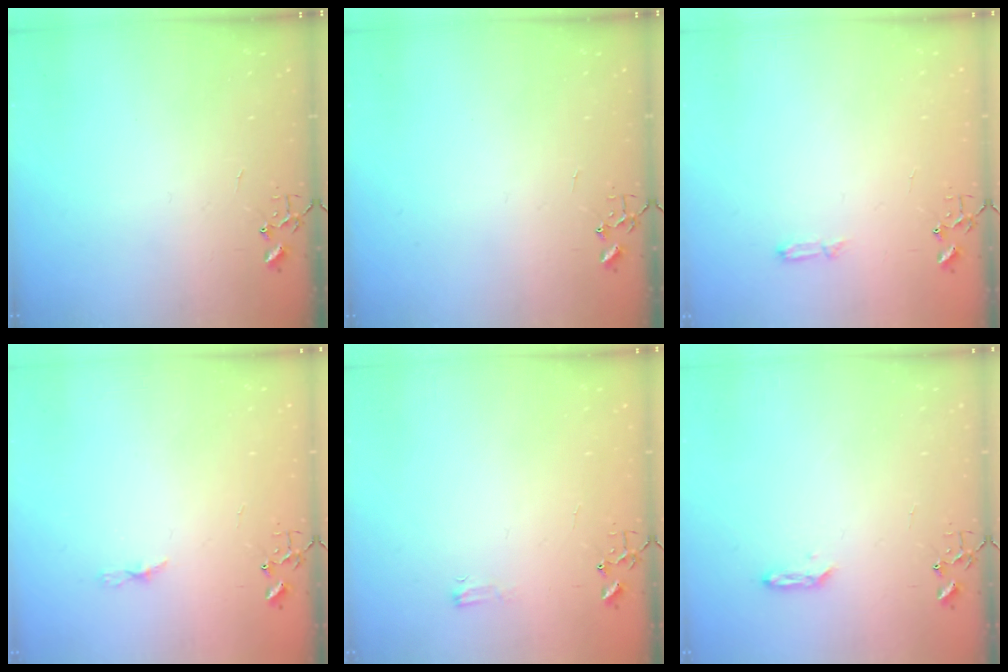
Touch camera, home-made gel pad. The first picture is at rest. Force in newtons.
{"total": 0.0}
{"total": 4.8, "press": 4.8, "slide": 0.5}
{"total": 3.9, "press": 3.9, "slide": 0.5}
{"total": 4.1, "press": 4.1, "slide": 0.6}
{"total": 4.1, "press": 4.0, "slide": 0.6}